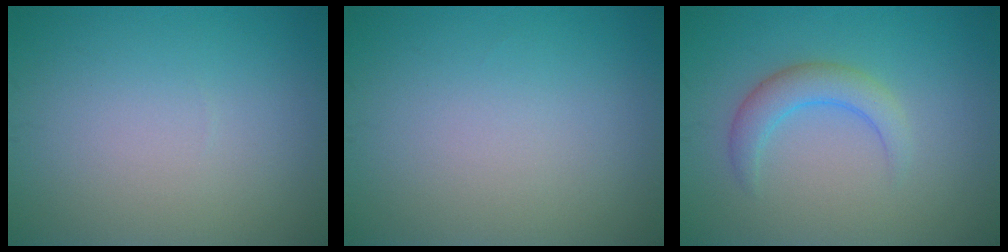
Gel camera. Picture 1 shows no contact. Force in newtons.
{"total": 0.0}
{"total": 2.9, "press": 2.9, "slide": 0.2}